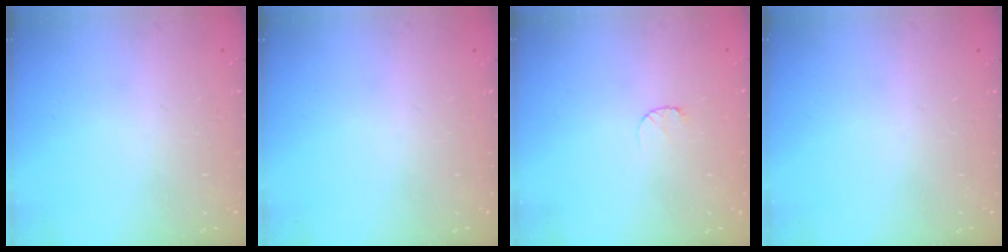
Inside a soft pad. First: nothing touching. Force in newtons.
{"total": 0.0}
{"total": 3.4, "press": 3.3, "slide": 0.3}
{"total": 0.0}